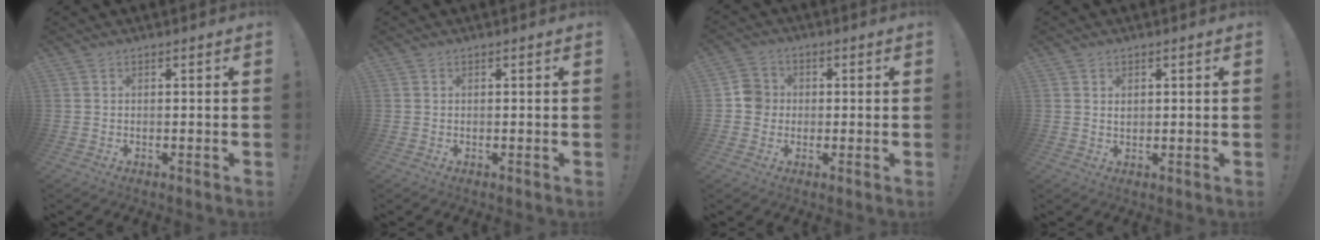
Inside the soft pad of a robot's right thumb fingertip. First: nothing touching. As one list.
[{"total": 0.0}, {"total": 6.5, "force": [-0.4, 6.0, 2.3], "torque": [-0.038, 0.016, -0.005]}, {"total": 1.4, "force": [0.7, 1.0, 0.6], "torque": [0.002, -0.003, 0.010]}]